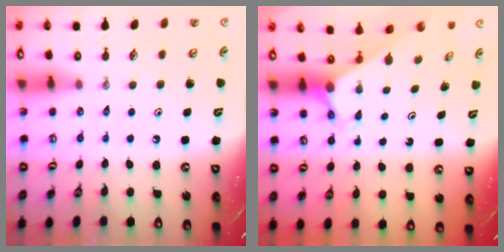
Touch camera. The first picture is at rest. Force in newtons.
{"total": 2.8, "press": 2.8, "slide": 0.0}